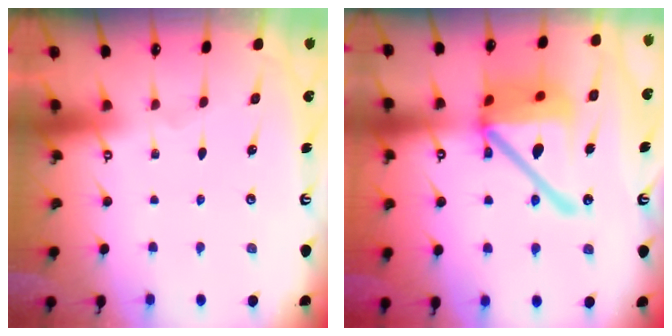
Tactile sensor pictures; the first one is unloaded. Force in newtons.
{"total": 20.3, "press": 20.0, "slide": 3.5}